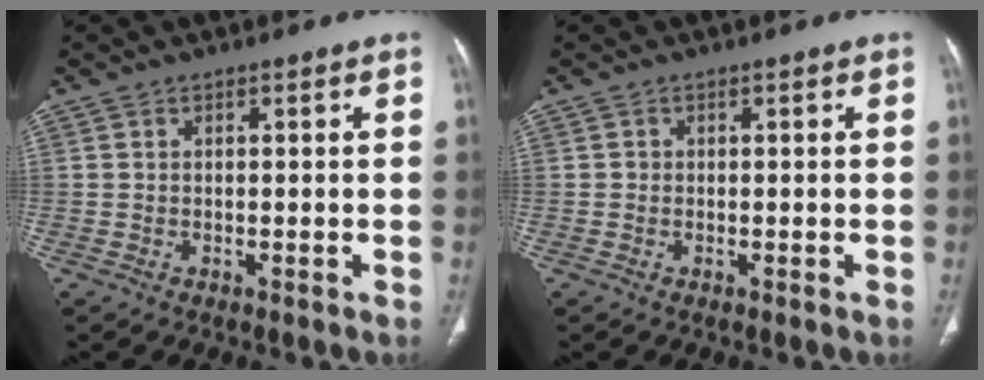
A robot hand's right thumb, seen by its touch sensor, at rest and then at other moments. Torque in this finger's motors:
{"motor_torque": [0.42, 0.38, -0.07, -0.44, 0.04]}